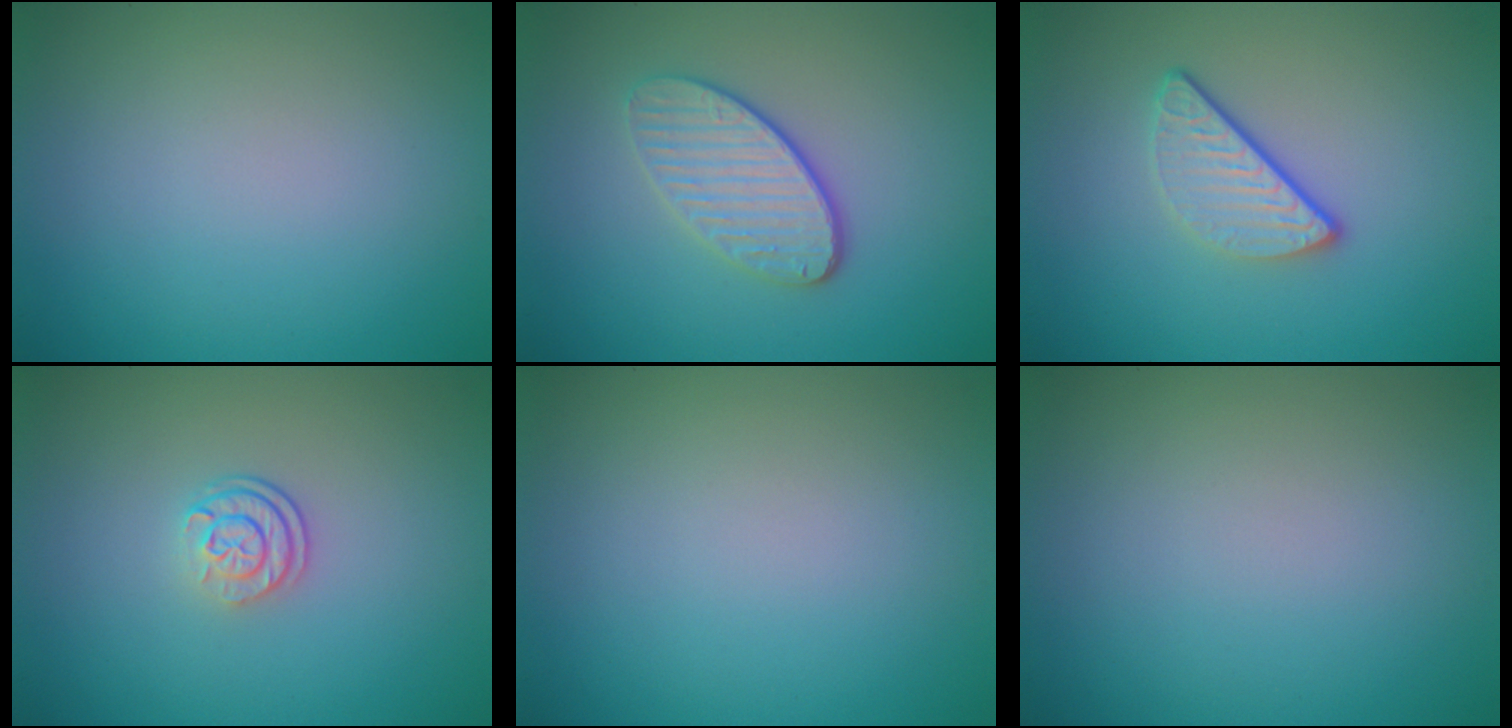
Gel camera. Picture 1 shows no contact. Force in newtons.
{"total": 3.6, "press": 3.1, "slide": 1.9}
{"total": 3.2, "press": 2.4, "slide": 2.1}
{"total": 2.4, "press": 1.7, "slide": 1.7}
{"total": 0.0}
{"total": 0.0}